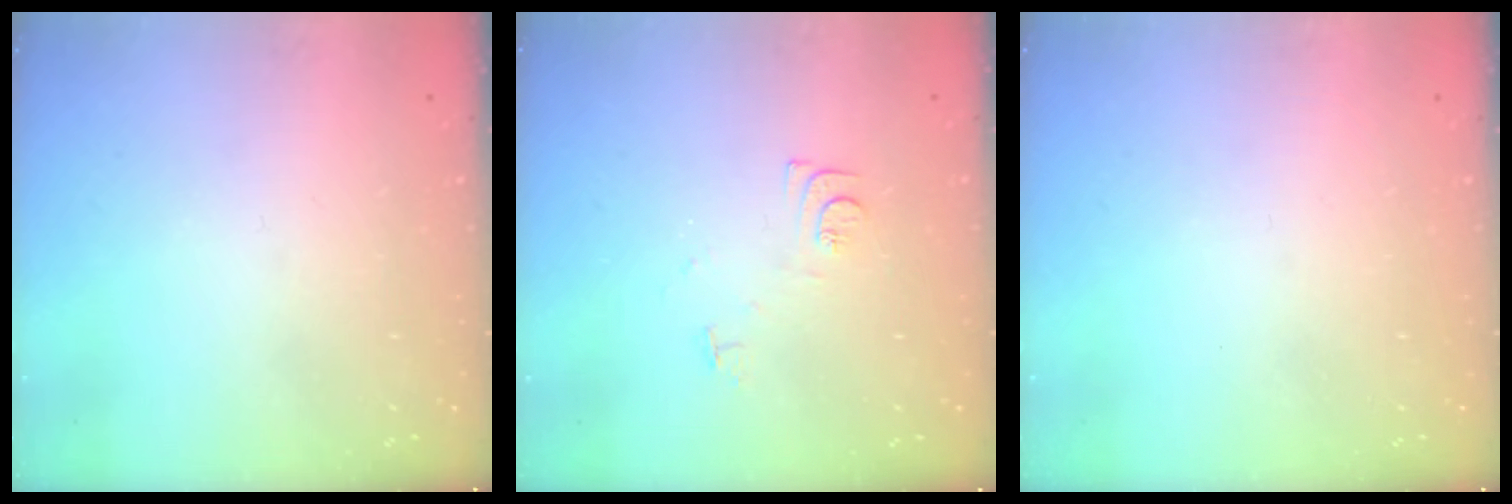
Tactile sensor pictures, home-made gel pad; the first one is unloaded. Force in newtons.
{"total": 6.4, "press": 6.4, "slide": 0.7}
{"total": 0.0}